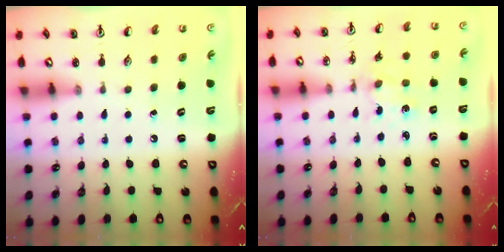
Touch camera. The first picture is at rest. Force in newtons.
{"total": 1.0, "press": 1.0, "slide": 0.2}